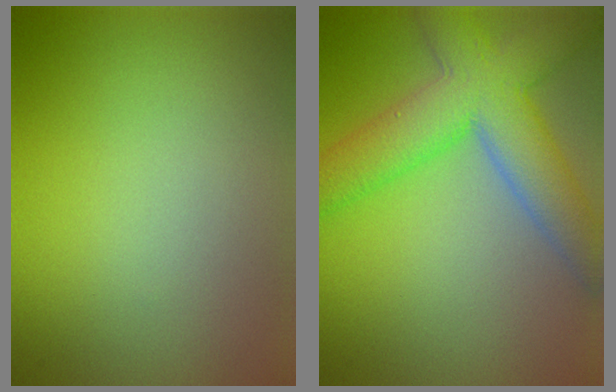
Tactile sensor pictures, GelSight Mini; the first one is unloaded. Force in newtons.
{"total": 8.5, "press": 8.5, "slide": 0.4}